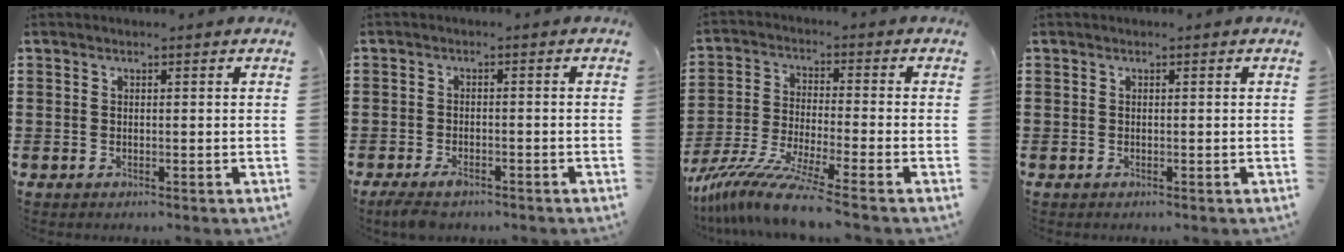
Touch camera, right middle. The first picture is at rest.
{"total": 2.3, "force": [-1.8, 0.7, 1.2], "torque": [-0.036, -0.003, -0.040]}
{"total": 9.2, "force": [-7.6, -0.1, 5.1], "torque": [-0.114, -0.011, -0.154]}
{"total": 0.0}